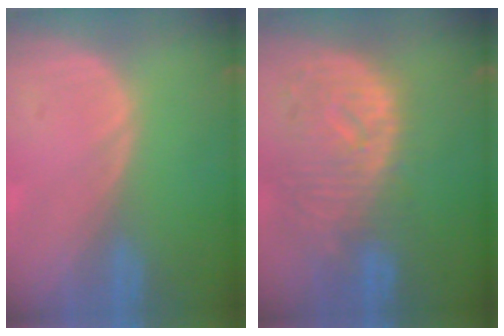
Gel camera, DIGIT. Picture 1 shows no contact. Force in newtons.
{"total": 11.3, "press": 9.9, "slide": 5.5}